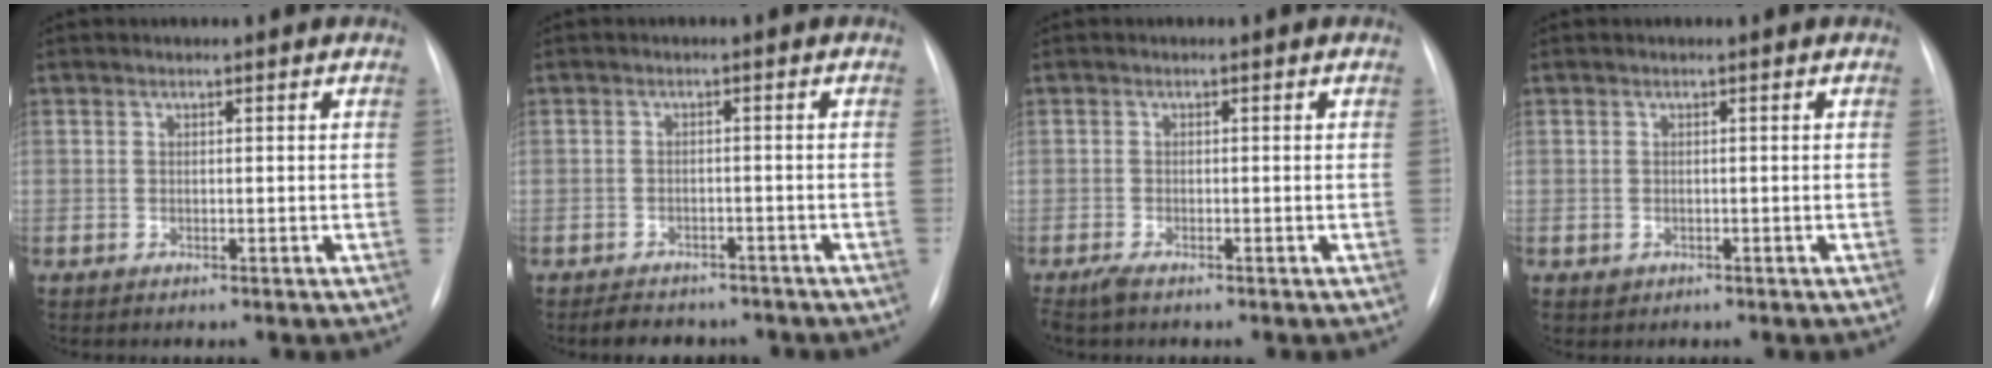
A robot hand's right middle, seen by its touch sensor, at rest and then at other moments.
{"total": 6.7, "force": [-5.7, 3.1, 1.9], "torque": [-0.027, 0.005, -0.070]}
{"total": 1.9, "force": [-1.4, 0.4, 1.2], "torque": [-0.031, -0.007, -0.027]}
{"total": 0.8, "force": [-0.3, 0.8, 0.1], "torque": [-0.004, 0.002, -0.001]}